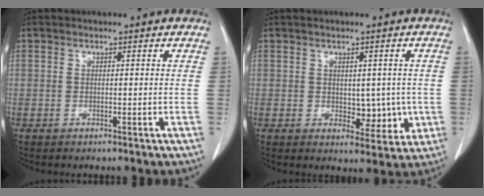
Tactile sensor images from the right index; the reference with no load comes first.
{"total": 5.0, "force": [-0.2, 3.0, 4.0], "torque": [-0.040, 0.000, 0.007]}